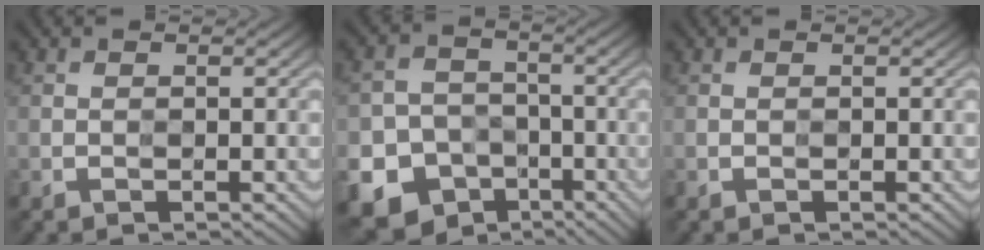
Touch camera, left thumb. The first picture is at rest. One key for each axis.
{"total": 13.5, "fx": -7.1, "fy": 11.0, "fz": 3.6, "tx": -0.100, "ty": -0.050, "tz": -0.130}
{"total": 0.0}